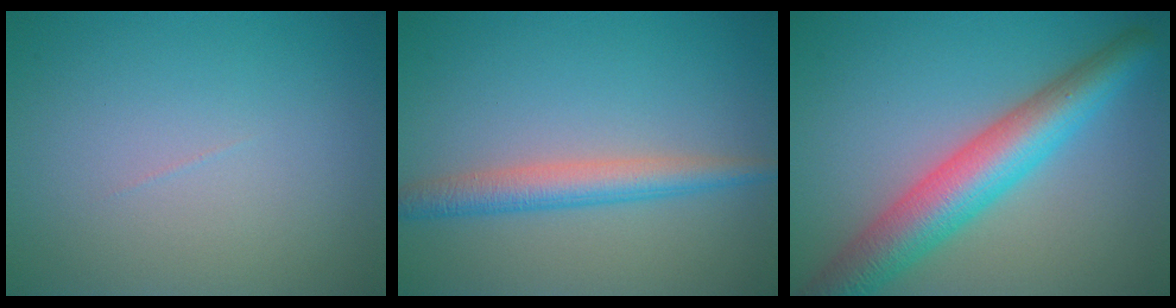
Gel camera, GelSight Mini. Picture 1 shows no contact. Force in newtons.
{"total": 3.4, "press": 3.4, "slide": 0.1}
{"total": 7.4, "press": 7.4, "slide": 0.5}